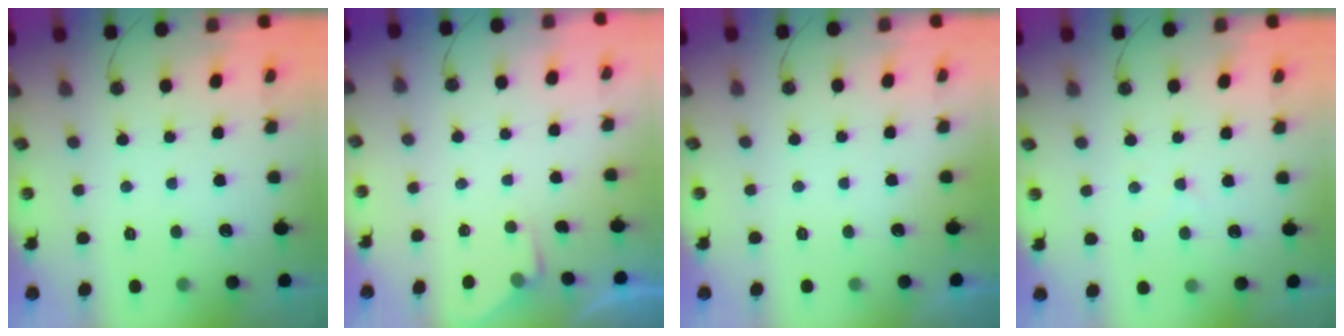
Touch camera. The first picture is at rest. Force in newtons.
{"total": 2.4, "press": 2.4, "slide": 0.4}
{"total": 0.0}
{"total": 4.8, "press": 4.8, "slide": 0.7}